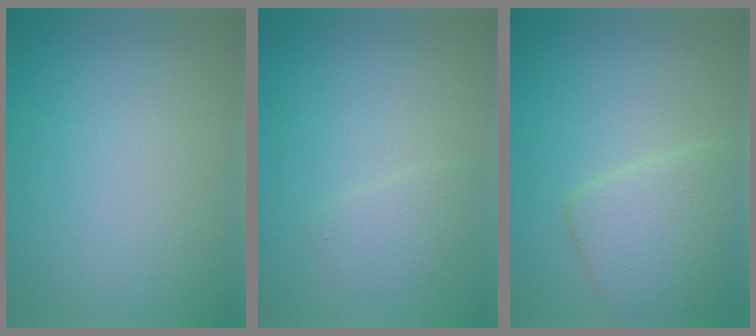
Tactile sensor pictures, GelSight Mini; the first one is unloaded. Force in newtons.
{"total": 1.6, "press": 1.6, "slide": 0.1}
{"total": 4.4, "press": 4.4, "slide": 0.1}